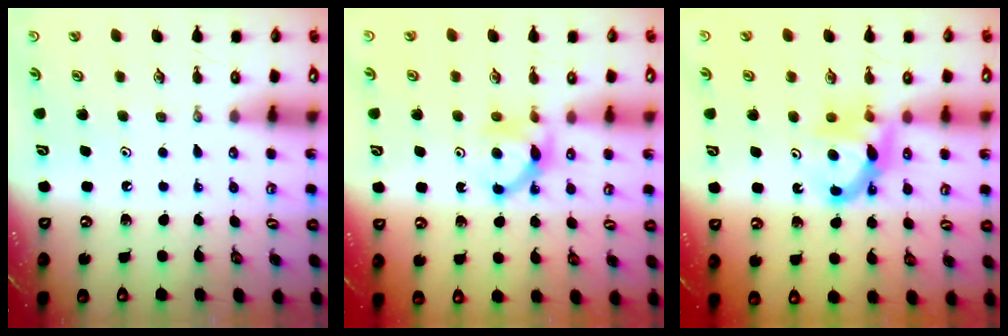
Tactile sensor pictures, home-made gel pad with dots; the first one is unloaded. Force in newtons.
{"total": 6.7, "press": 6.7, "slide": 0.5}
{"total": 7.9, "press": 7.8, "slide": 0.5}